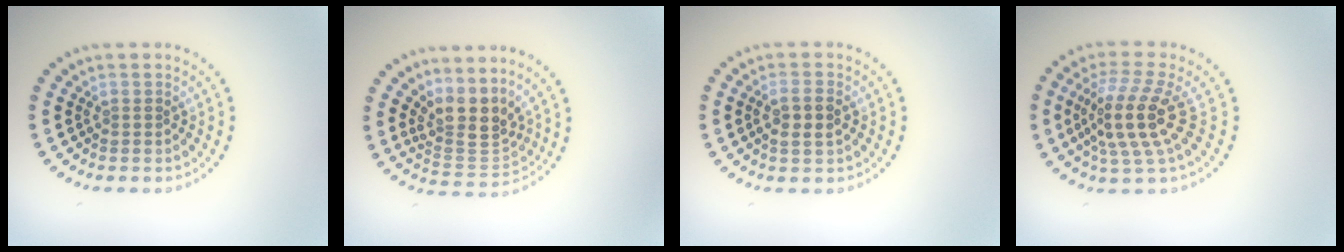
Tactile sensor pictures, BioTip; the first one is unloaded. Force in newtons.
{"total": 3.8, "press": 2.9, "slide": 2.5}
{"total": 2.4, "press": 2.3, "slide": 0.6}
{"total": 4.8, "press": 3.9, "slide": 2.7}